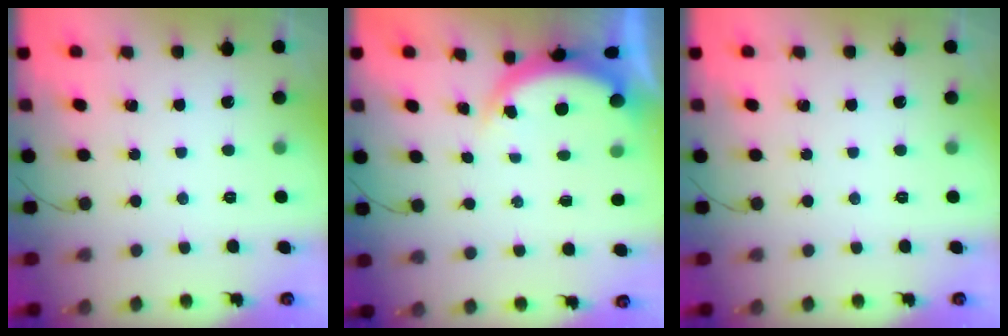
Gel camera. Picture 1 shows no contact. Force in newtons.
{"total": 4.5, "press": 4.5, "slide": 0.4}
{"total": 0.0}